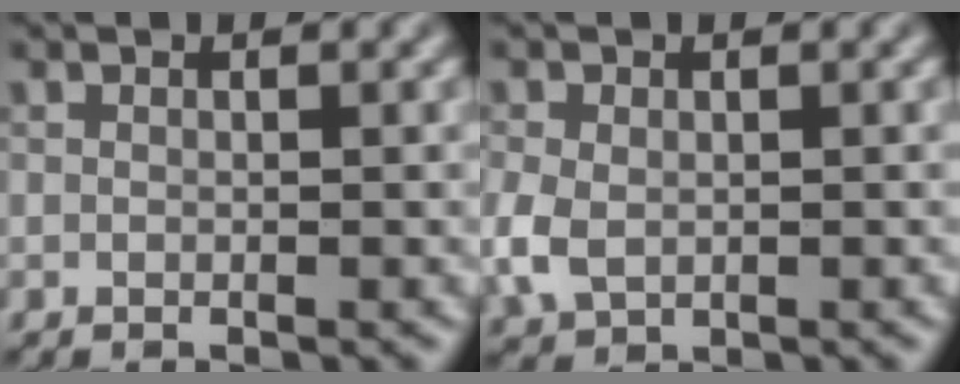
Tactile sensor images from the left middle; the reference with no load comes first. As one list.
[{"total": 3.2, "force": [-0.5, 2.4, 2.0], "torque": [-0.054, -0.007, -0.011]}]